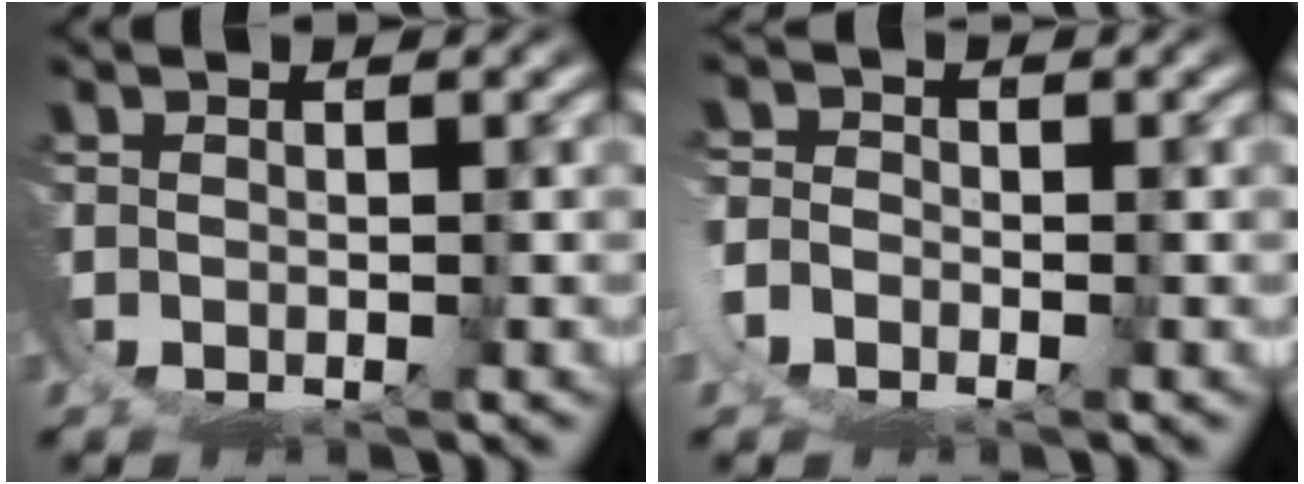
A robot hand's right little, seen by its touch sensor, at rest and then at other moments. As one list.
[{"total": 3.3, "force": [-1.7, 2.9, 0.0], "torque": [-0.018, -0.017, -0.029]}]